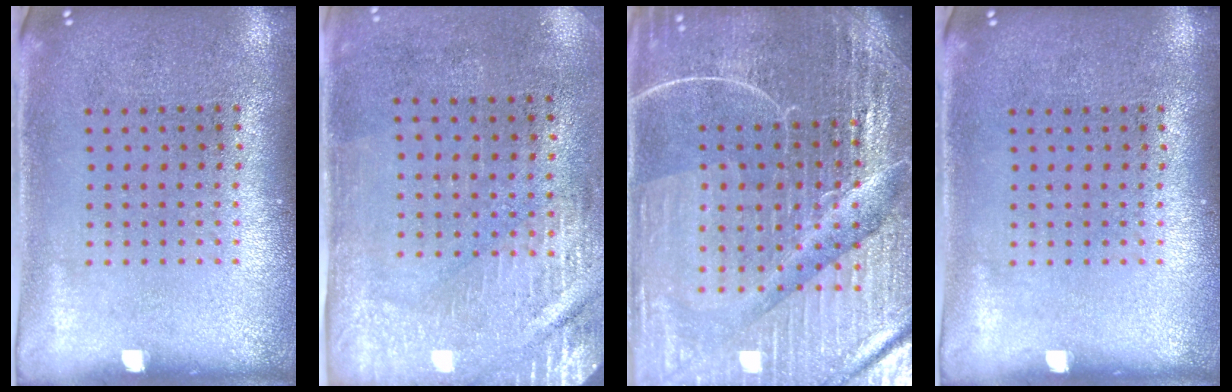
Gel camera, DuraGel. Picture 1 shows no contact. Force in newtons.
{"total": 2.9, "press": 2.5, "slide": 1.5}
{"total": 6.3, "press": 5.6, "slide": 2.8}
{"total": 0.0}